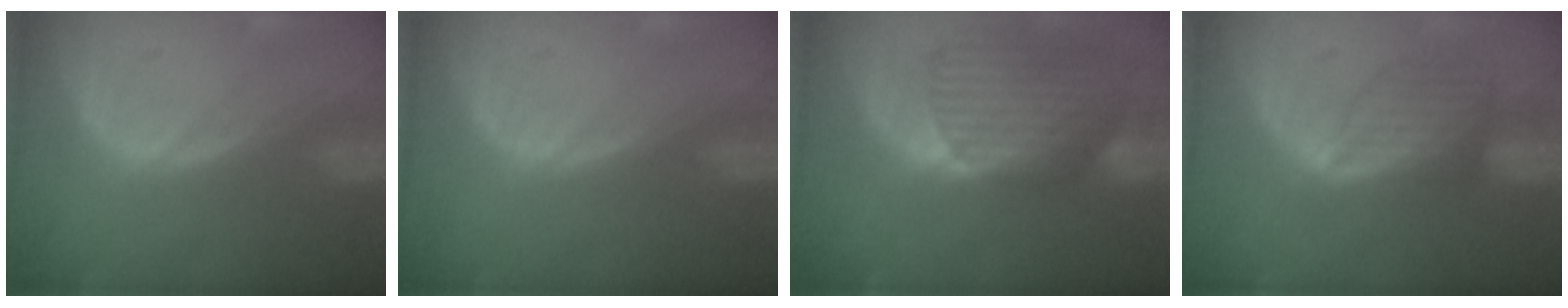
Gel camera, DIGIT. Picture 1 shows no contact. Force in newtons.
{"total": 0.0}
{"total": 9.2, "press": 8.3, "slide": 3.9}
{"total": 5.9, "press": 5.7, "slide": 1.3}